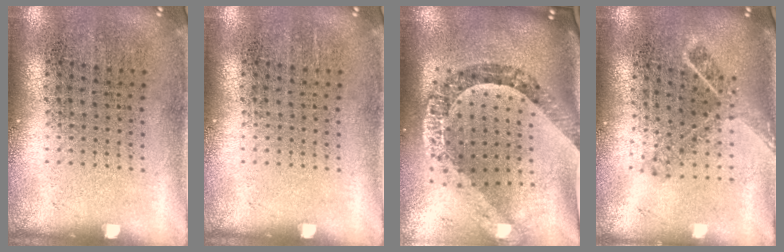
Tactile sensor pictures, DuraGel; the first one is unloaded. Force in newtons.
{"total": 0.0}
{"total": 2.4, "press": 1.9, "slide": 1.5}
{"total": 1.8, "press": 1.3, "slide": 1.2}